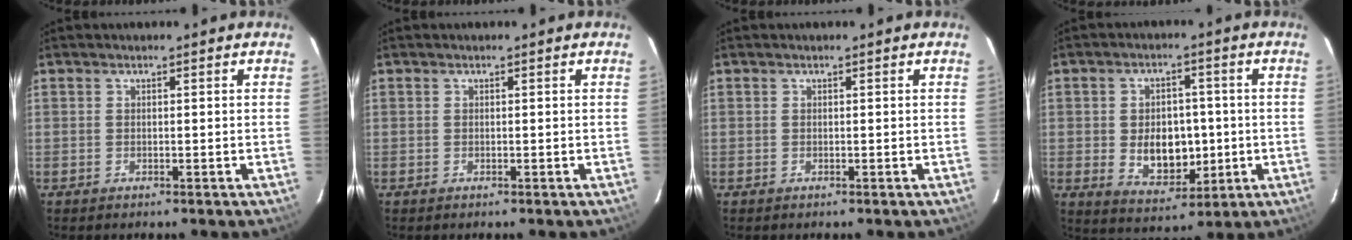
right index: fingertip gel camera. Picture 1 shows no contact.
{"total": 0.0}
{"total": 0.0}
{"total": 9.7, "force": [-0.9, 6.8, 6.8], "torque": [-0.130, -0.002, 0.004]}